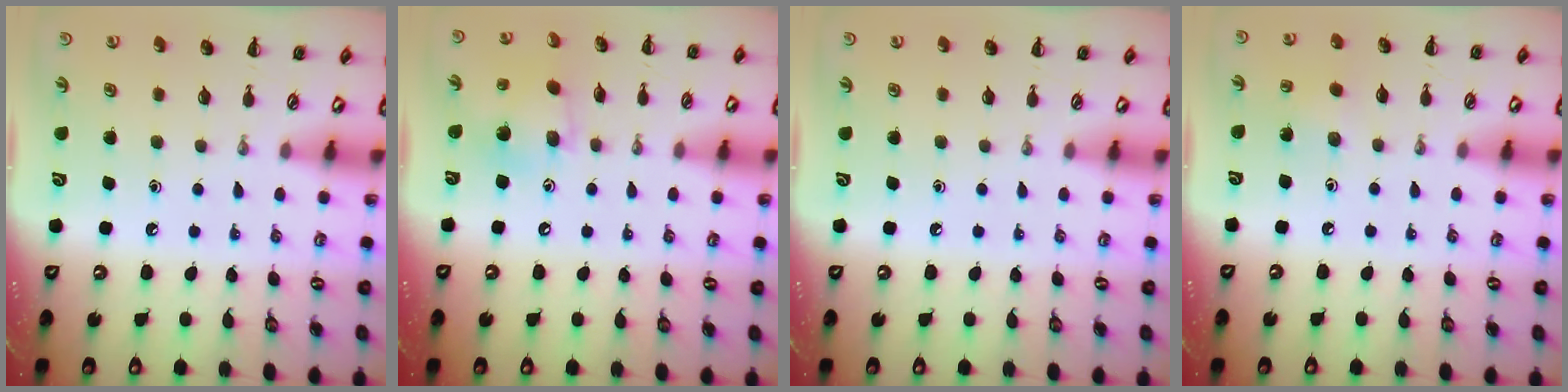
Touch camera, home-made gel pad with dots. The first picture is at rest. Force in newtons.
{"total": 9.3, "press": 9.0, "slide": 2.2}
{"total": 0.0}
{"total": 2.6, "press": 2.5, "slide": 0.7}